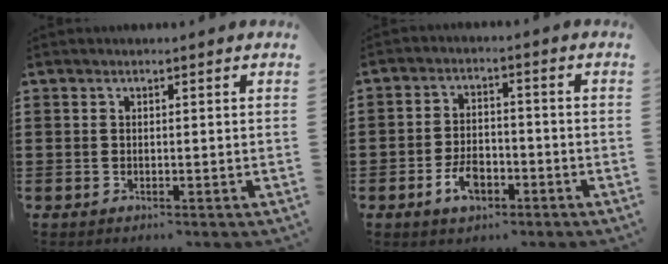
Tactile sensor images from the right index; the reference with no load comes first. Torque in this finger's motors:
{"motor_torque": [2.14, 0.00, 0.17, 0.04]}